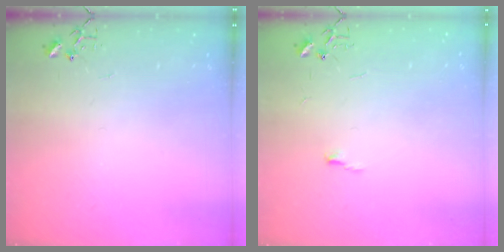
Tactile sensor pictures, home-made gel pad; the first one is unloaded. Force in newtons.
{"total": 3.5, "press": 3.5, "slide": 0.4}